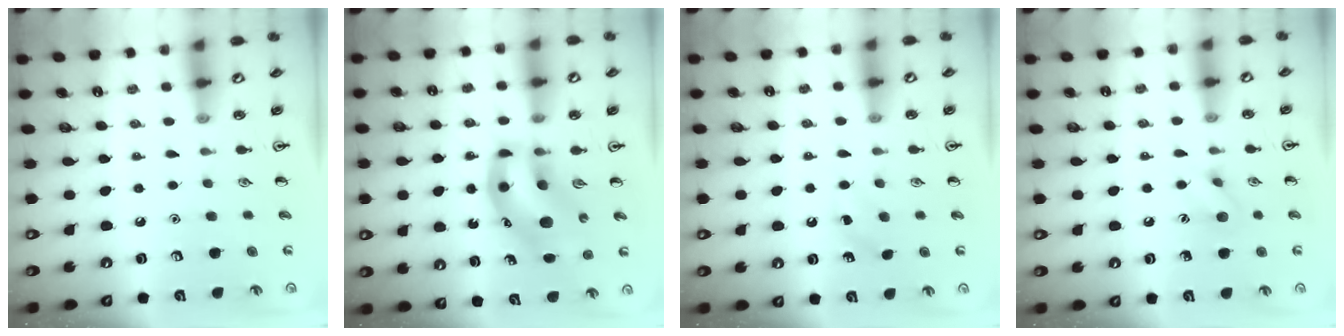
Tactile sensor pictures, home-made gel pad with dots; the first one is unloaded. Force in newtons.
{"total": 11.6, "press": 11.1, "slide": 3.3}
{"total": 2.8, "press": 2.6, "slide": 0.9}
{"total": 6.1, "press": 6.0, "slide": 1.0}